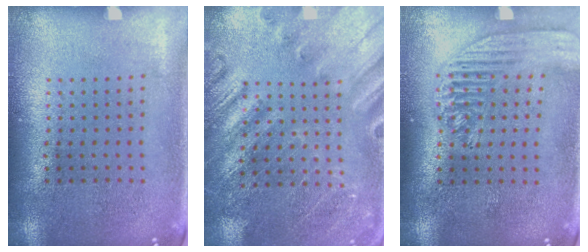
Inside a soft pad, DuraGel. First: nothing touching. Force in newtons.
{"total": 2.4, "press": 2.4, "slide": 0.3}
{"total": 1.7, "press": 1.6, "slide": 0.6}